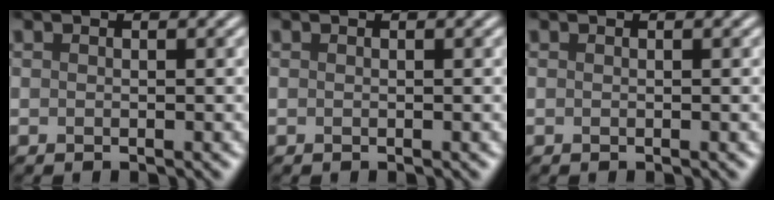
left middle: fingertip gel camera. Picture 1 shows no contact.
{"total": 0.0}
{"total": 0.0}